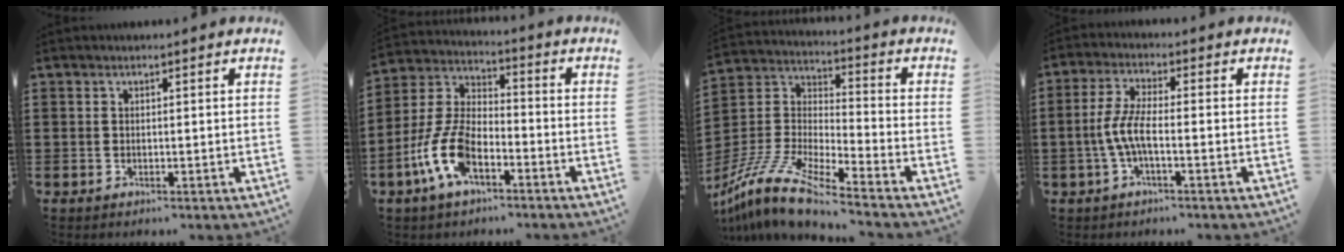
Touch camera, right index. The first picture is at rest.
{"total": 10.2, "force": [-4.8, 5.0, 7.5], "torque": [-0.201, -0.007, -0.100]}
{"total": 11.0, "force": [-9.6, 1.2, 5.3], "torque": [-0.136, -0.003, -0.203]}
{"total": 5.4, "force": [-1.7, 1.4, 5.0], "torque": [-0.123, -0.010, -0.042]}